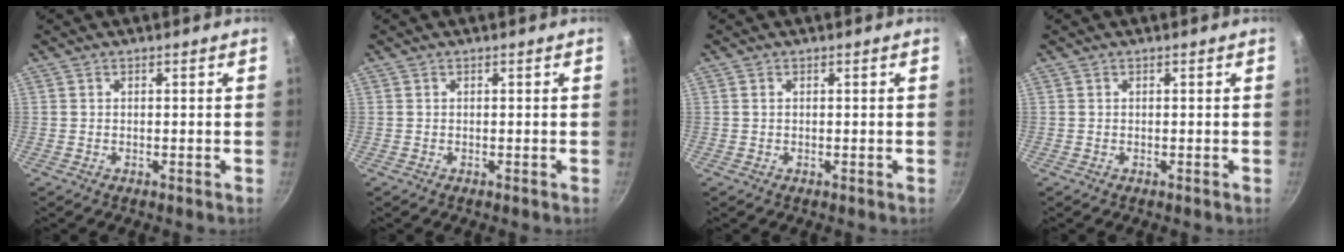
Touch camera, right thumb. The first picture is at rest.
{"total": 0.0}
{"total": 0.6, "force": [0.2, 0.4, 0.4], "torque": [-0.009, 0.001, 0.003]}
{"total": 0.0}